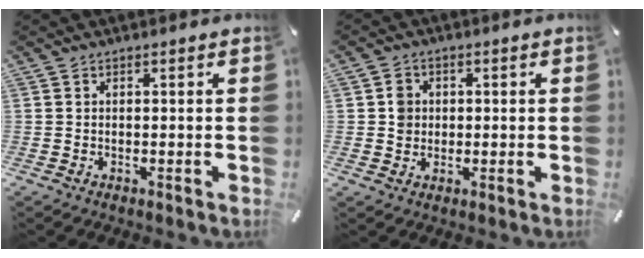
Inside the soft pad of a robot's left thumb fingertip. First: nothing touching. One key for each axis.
{"total": 3.8, "fx": 0.2, "fy": 3.6, "fz": 1.1, "tx": -0.010, "ty": 0.002, "tz": -0.002}